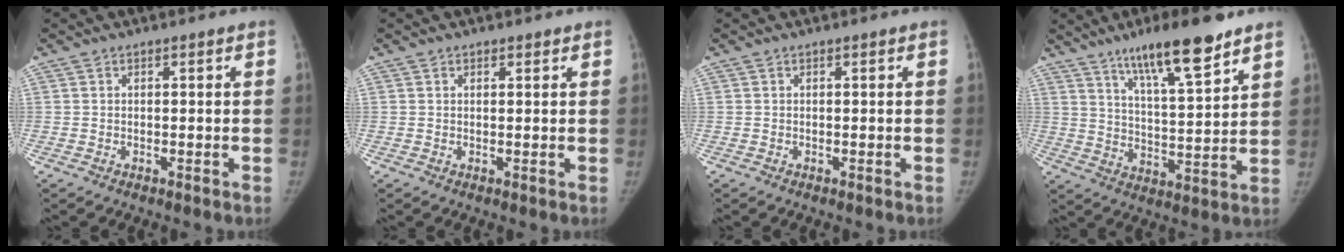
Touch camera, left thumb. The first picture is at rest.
{"total": 0.7, "force": [0.5, 0.4, 0.1], "torque": [0.005, -0.004, 0.005]}
{"total": 0.0}
{"total": 14.6, "force": [9.8, 2.6, 10.5], "torque": [-0.159, -0.053, 0.167]}